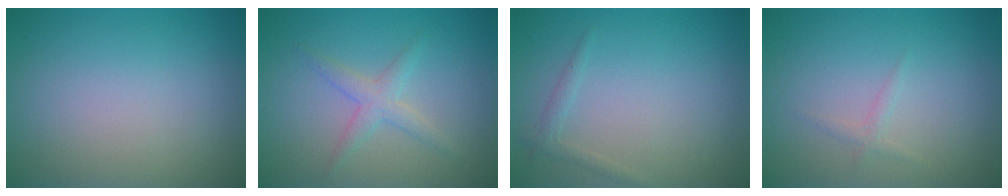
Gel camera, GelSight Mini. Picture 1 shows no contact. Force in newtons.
{"total": 2.0, "press": 2.0, "slide": 0.0}
{"total": 1.0, "press": 1.0, "slide": 0.1}
{"total": 0.8, "press": 0.8, "slide": 0.1}